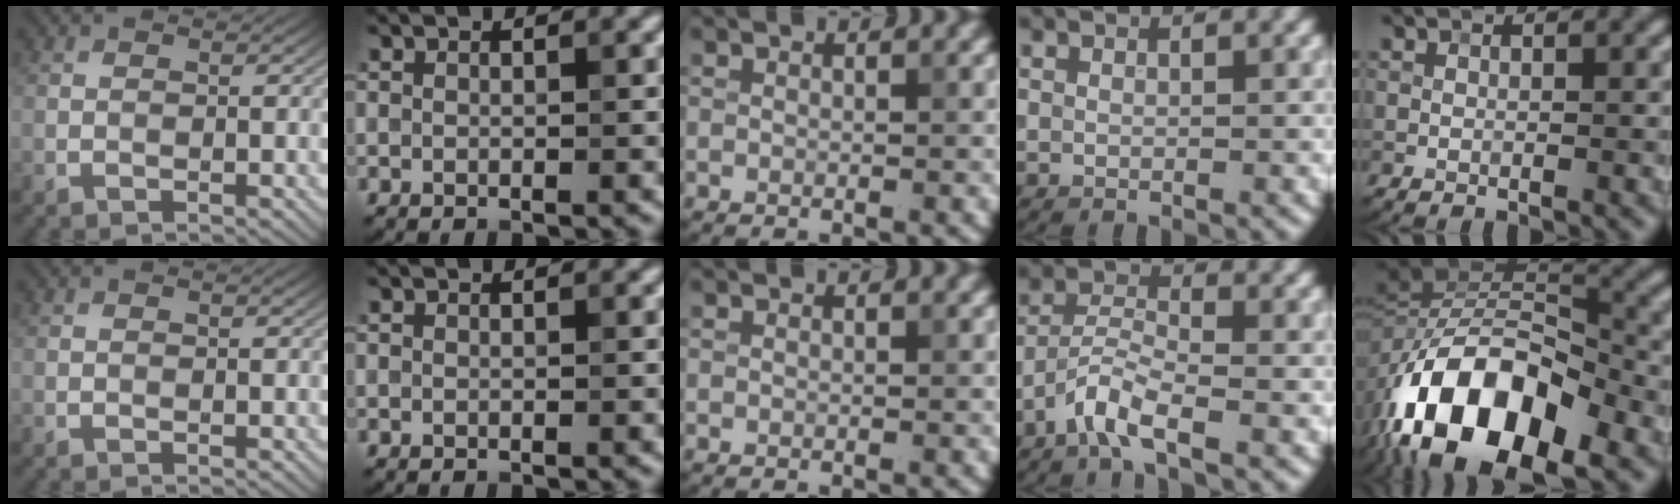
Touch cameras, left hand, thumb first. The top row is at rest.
{"ring": {"total": 3.5, "force": [-2.4, 0.7, 2.4], "torque": [-0.054, 0.006, -0.059]}, "little": {"total": 15.2, "force": [-7.6, 7.8, 10.6], "torque": [-0.194, 0.010, -0.147]}}